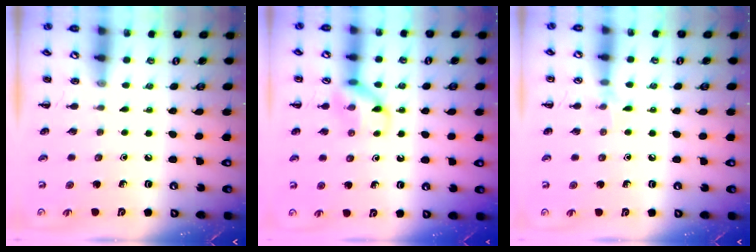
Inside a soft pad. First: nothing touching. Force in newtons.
{"total": 10.2, "press": 10.2, "slide": 0.9}
{"total": 5.1, "press": 4.8, "slide": 1.9}